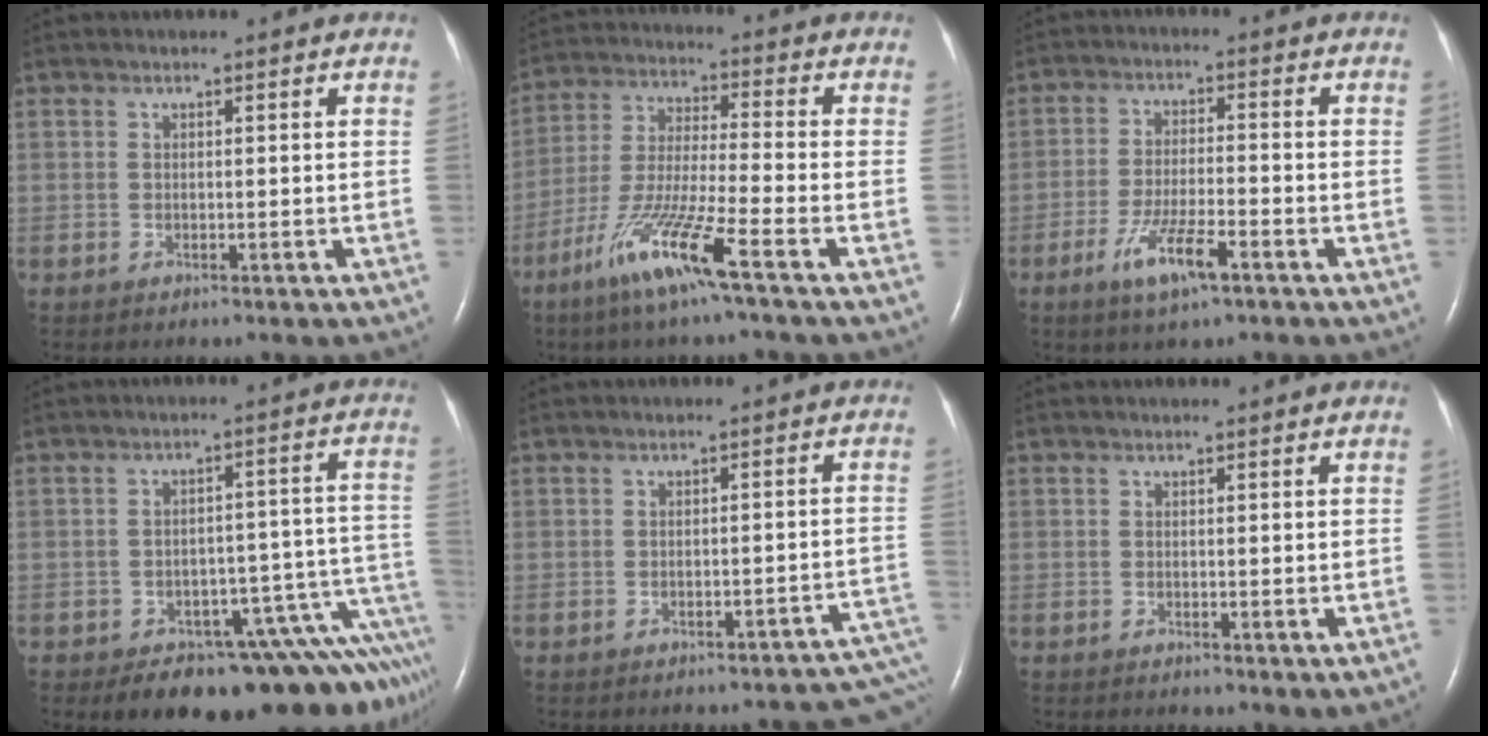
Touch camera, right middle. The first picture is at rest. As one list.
[{"total": 11.8, "force": [-6.9, -0.6, 9.6], "torque": [-0.198, -0.029, -0.139]}, {"total": 7.1, "force": [-4.0, 1.1, 5.7], "torque": [-0.117, -0.009, -0.069]}, {"total": 16.2, "force": [-12.7, 4.6, 8.9], "torque": [-0.016, 0.053, -0.154]}, {"total": 10.0, "force": [-8.5, 3.4, 4.1], "torque": [-0.023, 0.027, -0.088]}, {"total": 1.3, "force": [0.1, 0.6, 1.1], "torque": [-0.020, -0.006, 0.005]}]